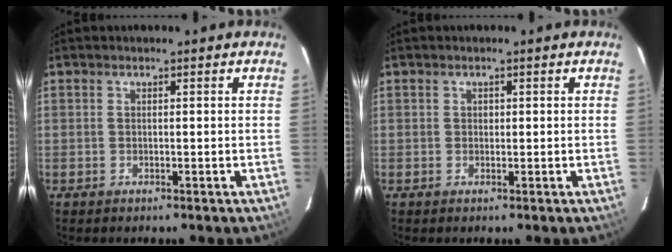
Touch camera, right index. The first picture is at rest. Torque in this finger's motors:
{"motor_torque": [0.11, -0.01, 0.05, 0.01]}